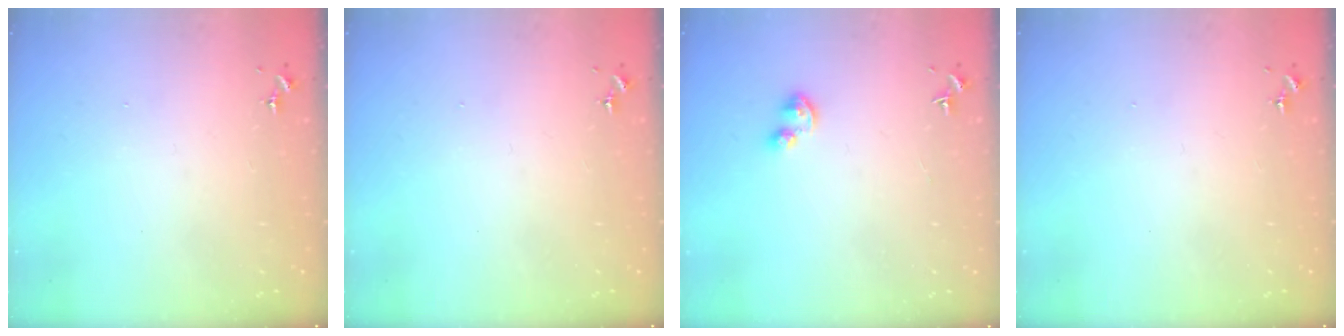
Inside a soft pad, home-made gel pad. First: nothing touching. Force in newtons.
{"total": 0.0}
{"total": 6.0, "press": 6.0, "slide": 0.6}
{"total": 0.0}